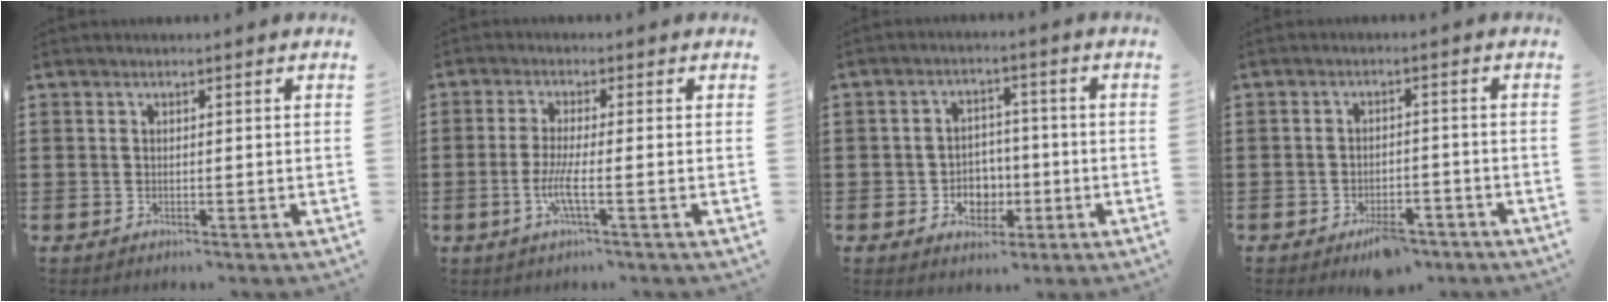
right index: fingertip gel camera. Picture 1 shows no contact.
{"total": 4.9, "force": [-1.5, 0.3, 4.7], "torque": [-0.101, -0.012, -0.034]}
{"total": 4.5, "force": [-1.3, 3.8, 2.0], "torque": [-0.030, 0.002, -0.027]}
{"total": 3.7, "force": [-3.1, 1.3, 1.5], "torque": [-0.023, 0.009, -0.058]}